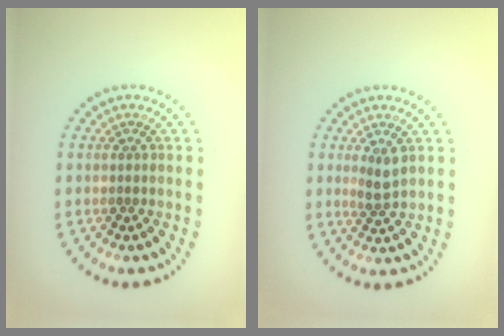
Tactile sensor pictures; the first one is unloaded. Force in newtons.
{"total": 1.8, "press": 1.5, "slide": 1.1}